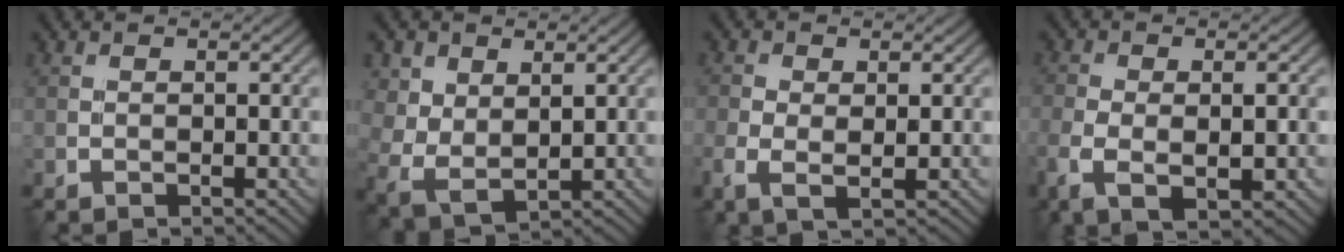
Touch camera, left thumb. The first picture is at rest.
{"total": 5.6, "force": [3.1, 3.7, 2.8], "torque": [-0.082, -0.007, 0.067]}
{"total": 3.9, "force": [-0.4, 2.2, 3.2], "torque": [-0.079, -0.007, -0.011]}
{"total": 6.1, "force": [-1.7, 2.9, 5.1], "torque": [-0.113, -0.014, -0.028]}